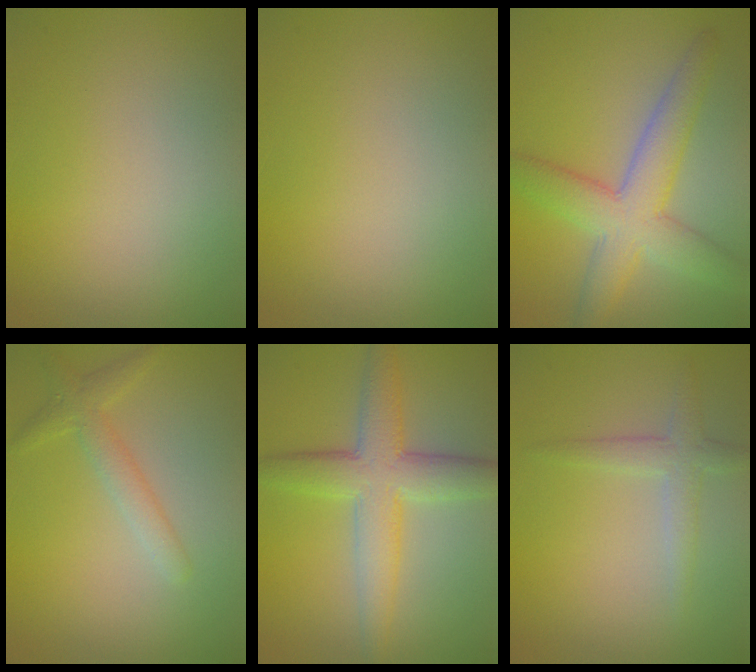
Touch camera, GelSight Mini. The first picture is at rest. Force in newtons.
{"total": 0.0}
{"total": 6.2, "press": 6.2, "slide": 0.2}
{"total": 2.3, "press": 2.3, "slide": 0.1}
{"total": 5.9, "press": 5.9, "slide": 0.1}
{"total": 2.0, "press": 2.0, "slide": 0.1}